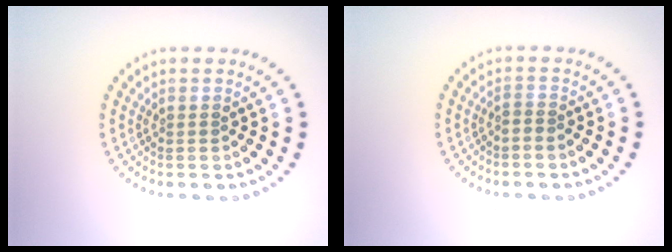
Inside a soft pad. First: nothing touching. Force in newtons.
{"total": 0.6, "press": 0.3, "slide": 0.5}